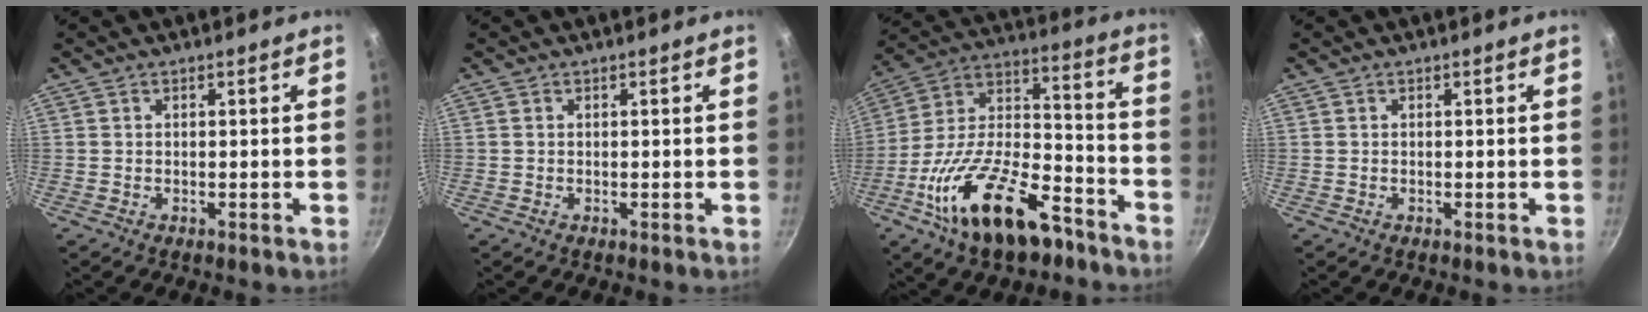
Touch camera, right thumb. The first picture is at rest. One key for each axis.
{"total": 0.0}
{"total": 23.6, "fx": -12.8, "fy": 11.1, "fz": 16.4, "tx": -0.256, "ty": 0.082, "tz": -0.222}
{"total": 0.0}